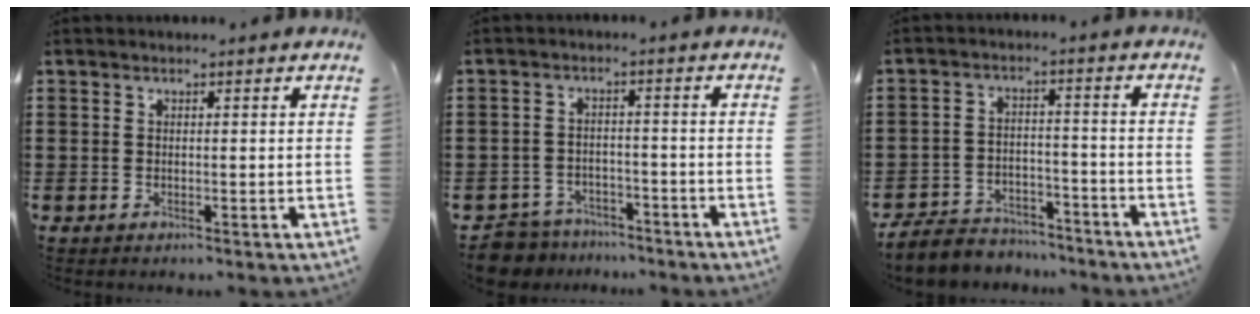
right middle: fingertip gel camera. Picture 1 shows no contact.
{"total": 4.9, "force": [-4.8, 0.9, 0.0], "torque": [-0.015, 0.004, -0.102]}
{"total": 5.0, "force": [-4.8, 1.3, 0.4], "torque": [-0.022, 0.006, -0.100]}